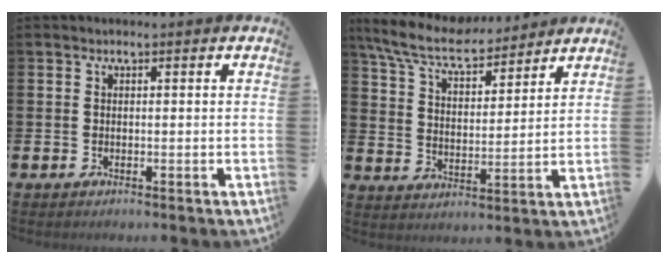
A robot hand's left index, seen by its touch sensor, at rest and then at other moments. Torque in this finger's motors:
{"motor_torque": [1.07, -1.07, 0.28, 0.21]}